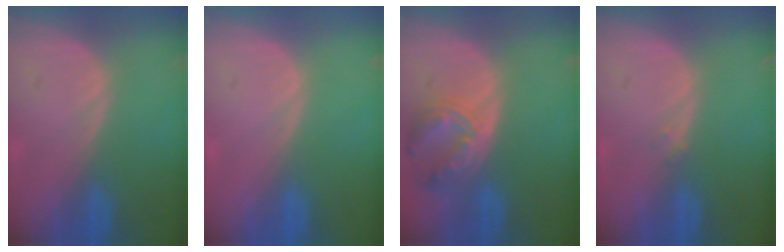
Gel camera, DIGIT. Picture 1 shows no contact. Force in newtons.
{"total": 0.0}
{"total": 8.0, "press": 7.0, "slide": 3.9}
{"total": 0.8, "press": 0.7, "slide": 0.4}